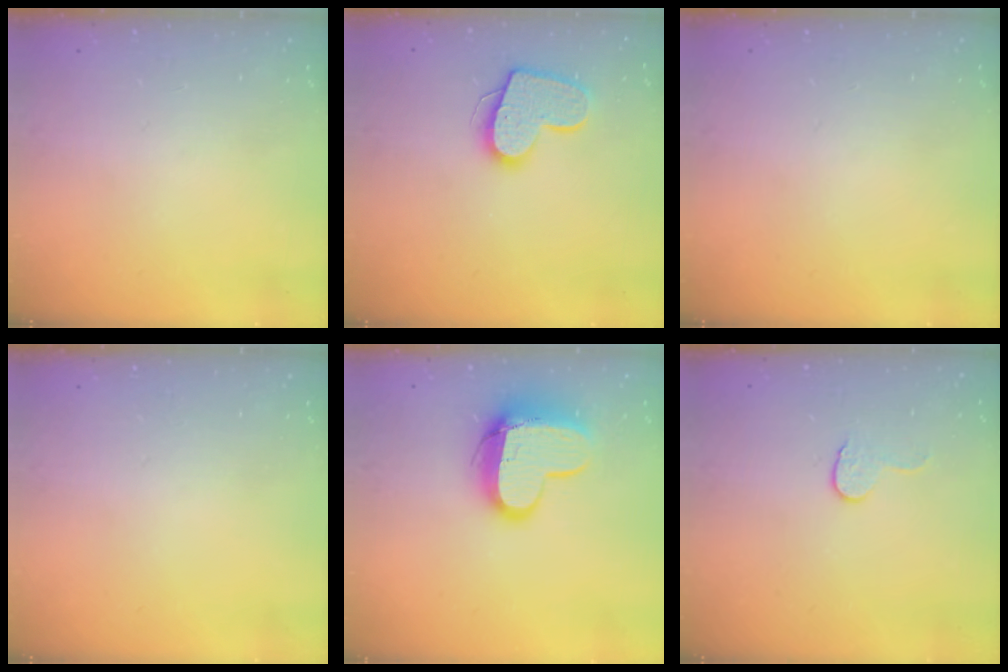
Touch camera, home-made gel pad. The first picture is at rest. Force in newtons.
{"total": 13.5, "press": 13.5, "slide": 0.9}
{"total": 0.0}
{"total": 0.0}
{"total": 13.2, "press": 13.2, "slide": 1.2}
{"total": 4.6, "press": 4.6, "slide": 0.4}